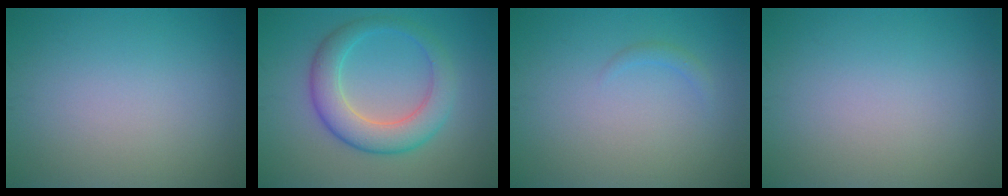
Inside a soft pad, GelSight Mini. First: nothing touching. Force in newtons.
{"total": 5.4, "press": 5.4, "slide": 0.3}
{"total": 0.8, "press": 0.8, "slide": 0.0}
{"total": 0.0}